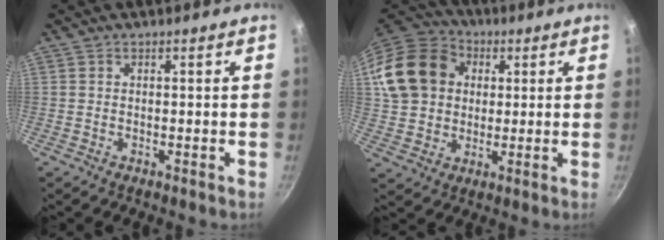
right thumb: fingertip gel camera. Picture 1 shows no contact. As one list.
[{"total": 17.4, "force": [3.9, 14.2, 9.2], "torque": [-0.162, 0.027, 0.066]}]